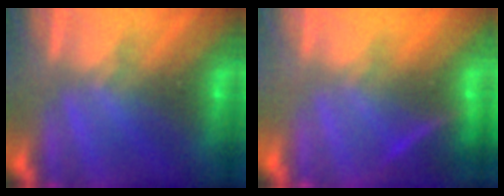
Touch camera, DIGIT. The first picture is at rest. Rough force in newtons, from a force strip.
{"total": 2.8}